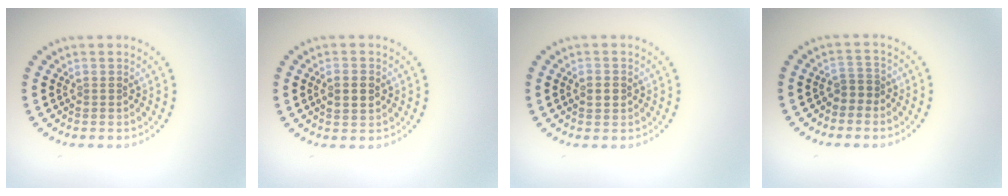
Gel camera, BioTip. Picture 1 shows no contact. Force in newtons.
{"total": 2.1, "press": 2.1, "slide": 0.1}
{"total": 1.9, "press": 1.9, "slide": 0.1}
{"total": 1.6, "press": 1.3, "slide": 0.9}